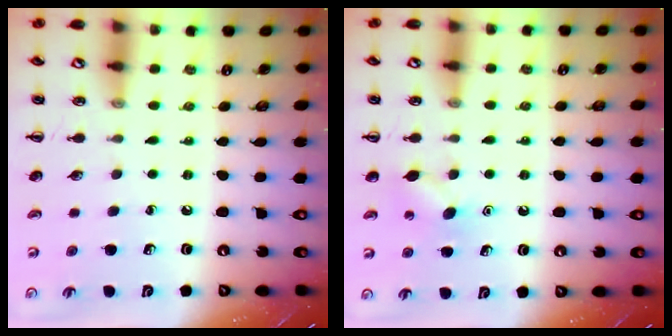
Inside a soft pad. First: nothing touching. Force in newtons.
{"total": 7.0, "press": 6.8, "slide": 1.6}